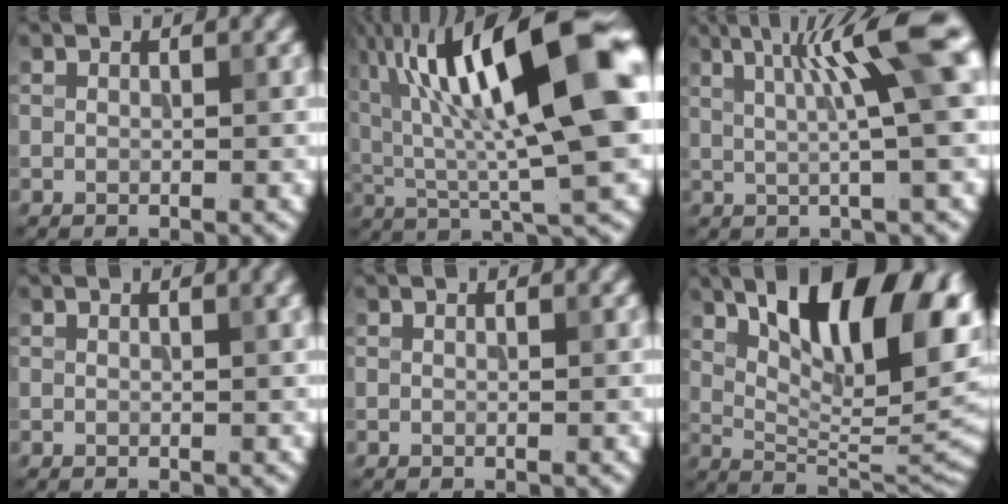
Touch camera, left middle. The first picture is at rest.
{"total": 16.3, "force": [4.5, 4.2, 15.1], "torque": [-0.240, 0.027, 0.067]}
{"total": 8.6, "force": [2.6, 1.0, 8.1], "torque": [-0.110, 0.013, 0.038]}
{"total": 1.4, "force": [0.6, 0.4, 1.2], "torque": [-0.014, 0.004, 0.007]}
{"total": 0.0}
{"total": 14.3, "force": [5.6, 5.5, 11.9], "torque": [-0.175, 0.010, 0.097]}